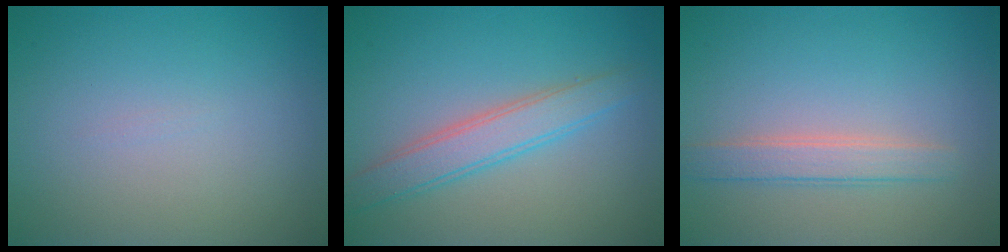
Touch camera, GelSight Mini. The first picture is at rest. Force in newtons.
{"total": 3.4, "press": 3.4, "slide": 0.1}
{"total": 2.4, "press": 2.4, "slide": 0.2}